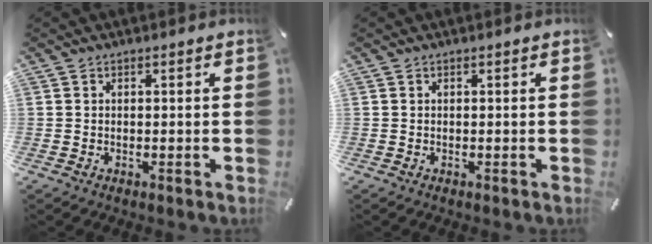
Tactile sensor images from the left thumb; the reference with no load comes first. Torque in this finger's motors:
{"motor_torque": [-0.04, 0.04, -0.01, 0.00, 0.00]}